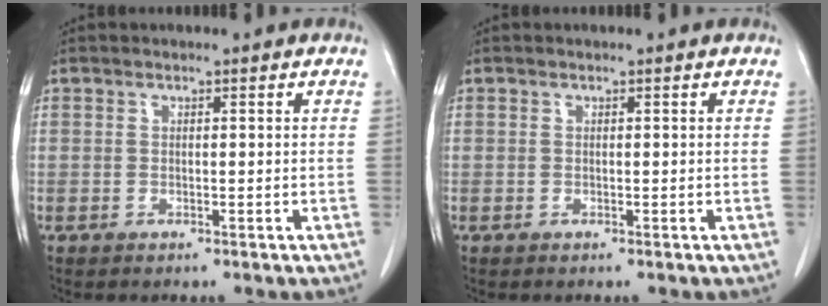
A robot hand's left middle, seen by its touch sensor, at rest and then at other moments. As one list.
[{"total": 0.0}]